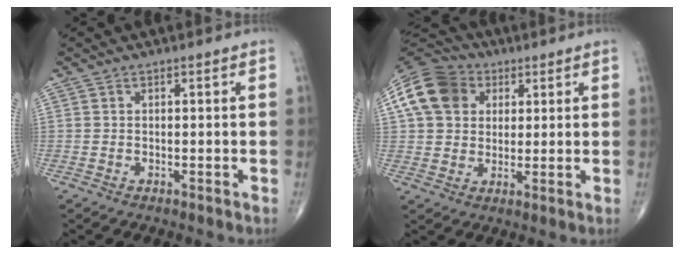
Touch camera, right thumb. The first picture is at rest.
{"total": 14.3, "force": [4.4, 11.5, 7.4], "torque": [-0.127, 0.014, 0.069]}